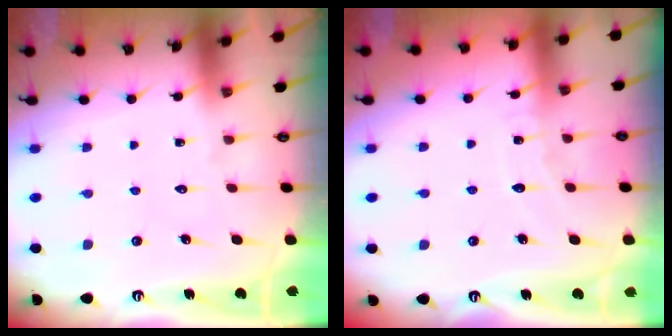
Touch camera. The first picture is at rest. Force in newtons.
{"total": 5.0, "press": 5.0, "slide": 0.3}